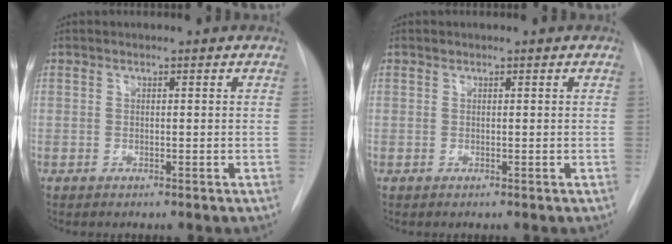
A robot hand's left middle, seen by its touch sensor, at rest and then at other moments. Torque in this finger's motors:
{"motor_torque": [0.32, -0.11, -0.06, 0.00]}